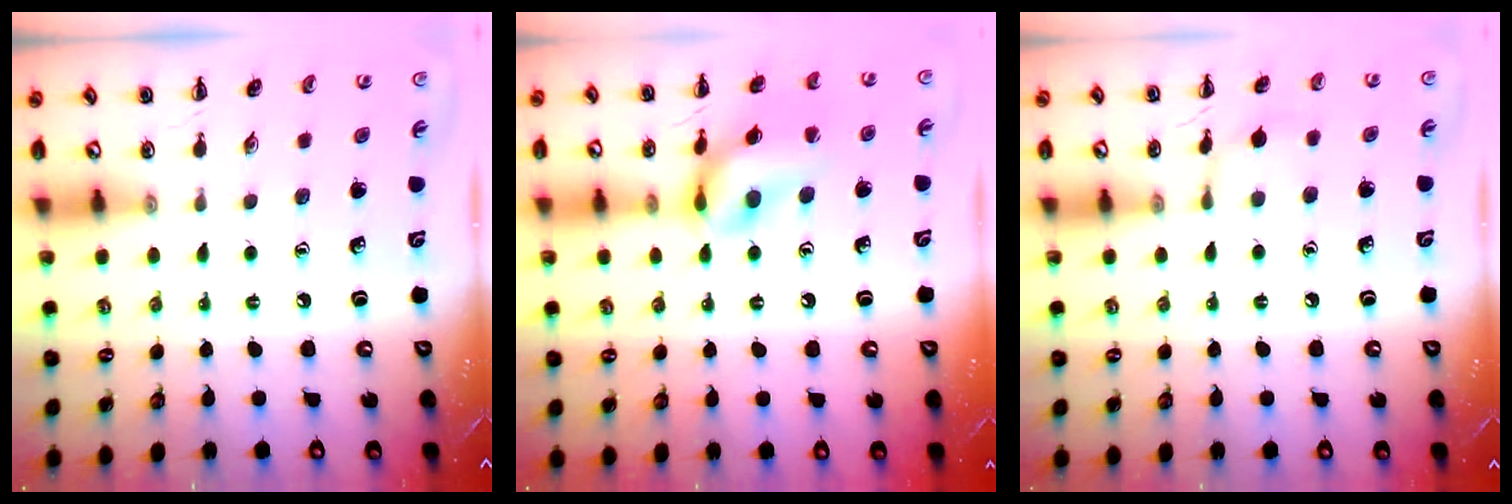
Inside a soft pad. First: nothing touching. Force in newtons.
{"total": 15.1, "press": 14.9, "slide": 1.8}
{"total": 6.2, "press": 5.9, "slide": 1.9}